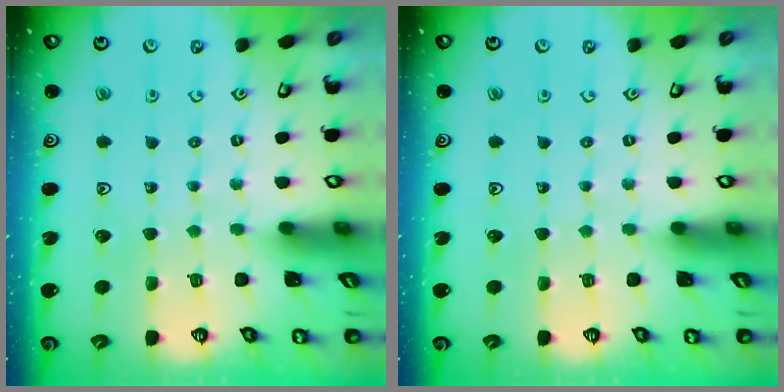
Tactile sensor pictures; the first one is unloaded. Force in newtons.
{"total": 0.0}